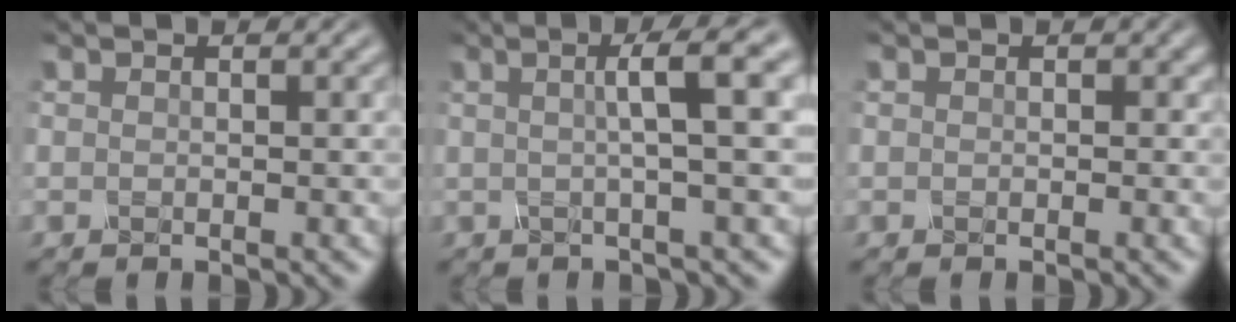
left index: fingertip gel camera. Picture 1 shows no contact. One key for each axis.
{"total": 5.6, "fx": 0.9, "fy": 1.0, "fz": 5.4, "tx": -0.075, "ty": 0.015, "tz": 0.004}
{"total": 0.5, "fx": 0.1, "fy": 0.5, "fz": 0.1, "tx": -0.002, "ty": 0.000, "tz": 0.002}